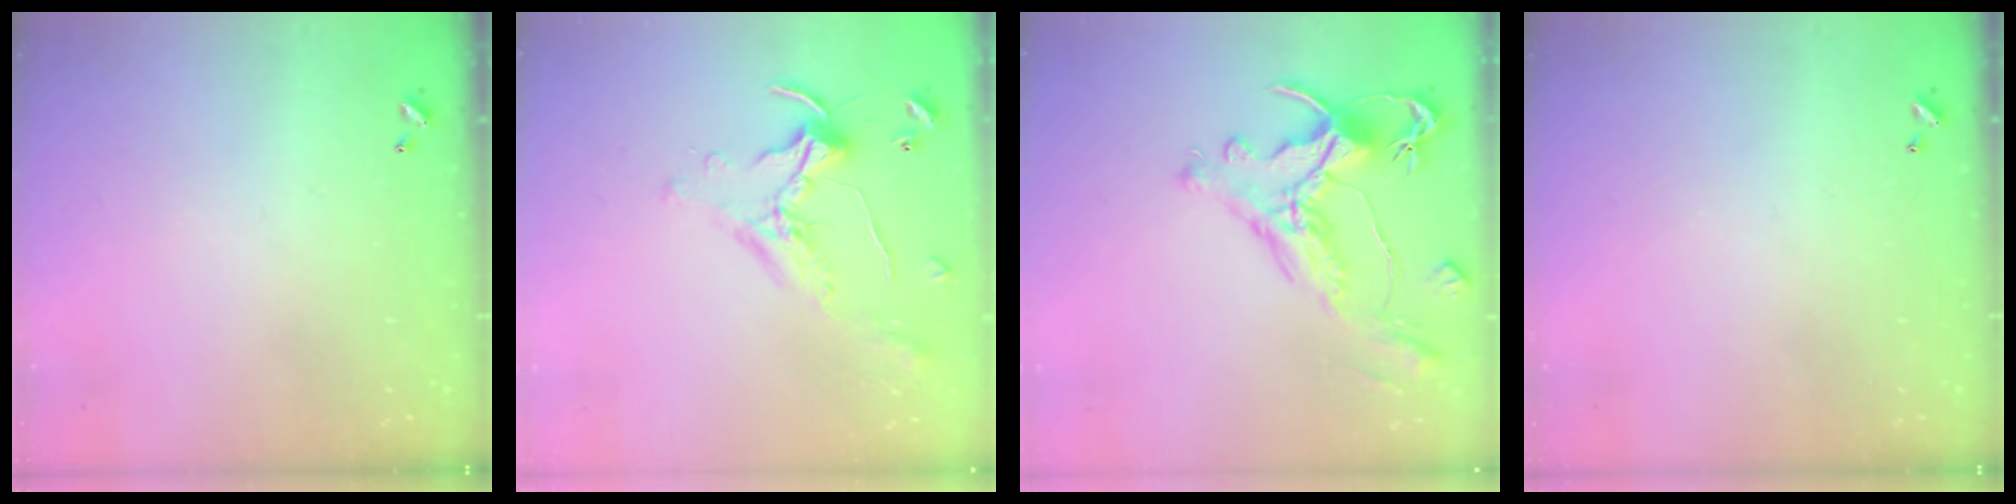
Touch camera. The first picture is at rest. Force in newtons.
{"total": 0.8, "press": 0.8, "slide": 0.2}
{"total": 1.5, "press": 0.7, "slide": 1.3}
{"total": 0.0}